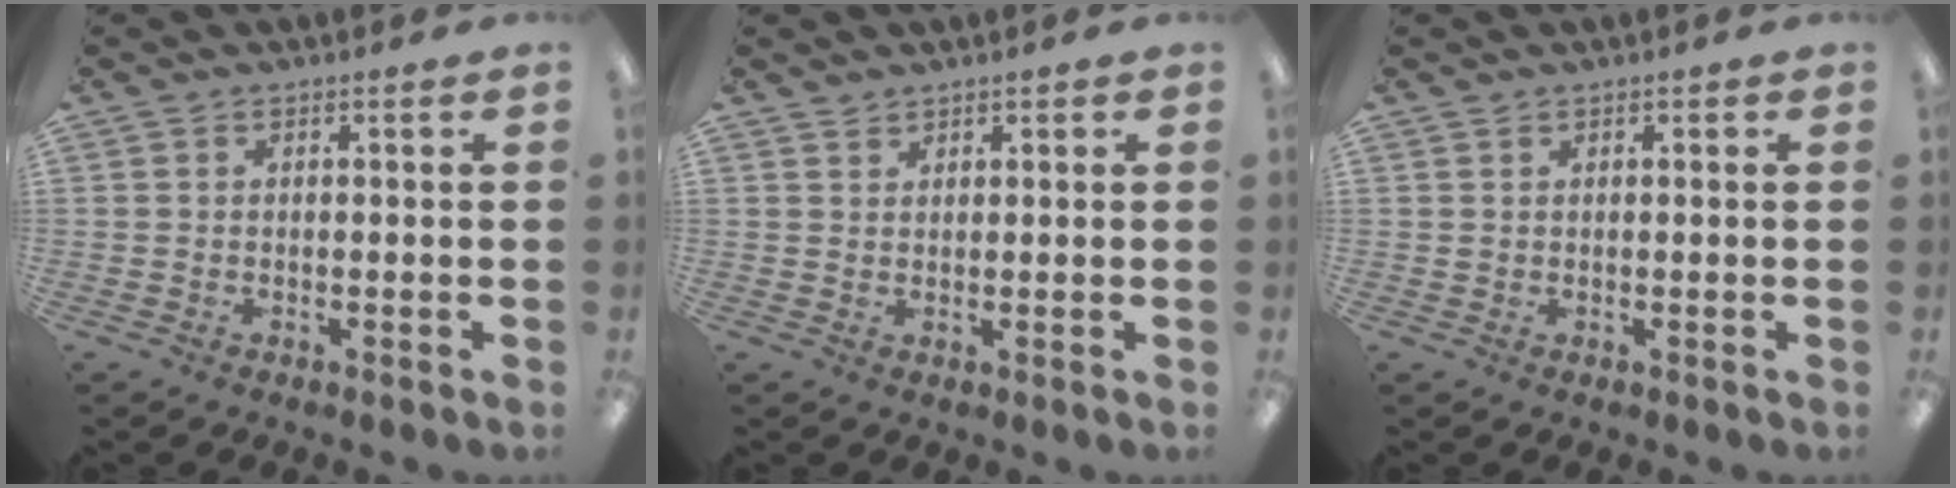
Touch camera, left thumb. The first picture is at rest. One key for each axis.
{"total": 1.6, "fx": 1.4, "fy": 0.7, "fz": -0.1, "tx": 0.002, "ty": -0.002, "tz": 0.028}
{"total": 0.8, "fx": 0.4, "fy": 0.7, "fz": 0.0, "tx": -0.002, "ty": 0.004, "tz": 0.007}